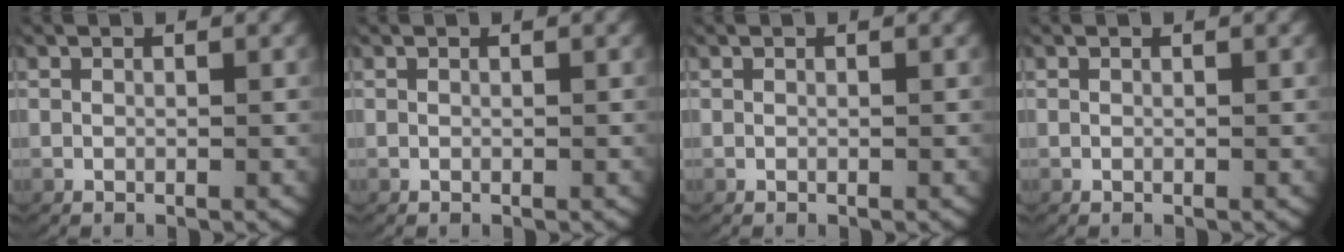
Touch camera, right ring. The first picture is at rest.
{"total": 0.0}
{"total": 0.8, "force": [0.0, -0.7, -0.4], "torque": [0.000, -0.009, 0.009]}
{"total": 0.0}